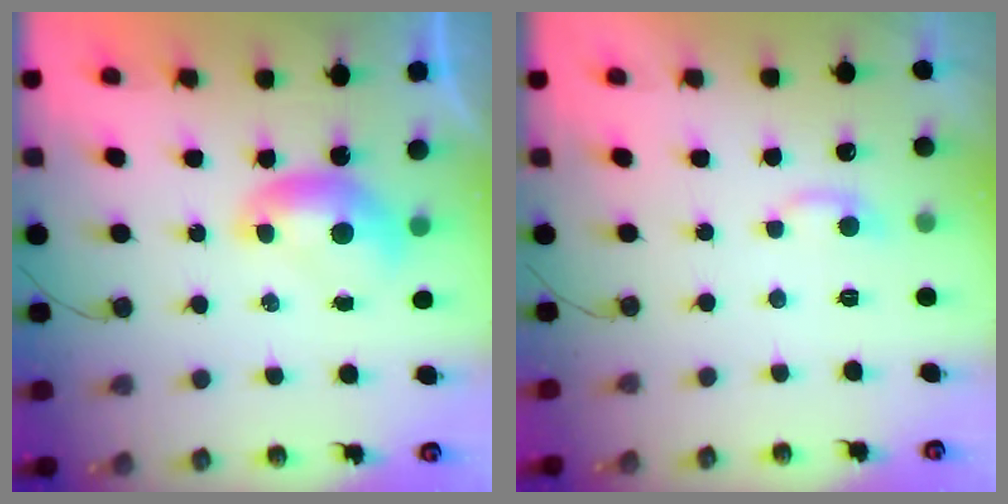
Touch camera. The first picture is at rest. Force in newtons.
{"total": 1.6, "press": 1.5, "slide": 0.5}